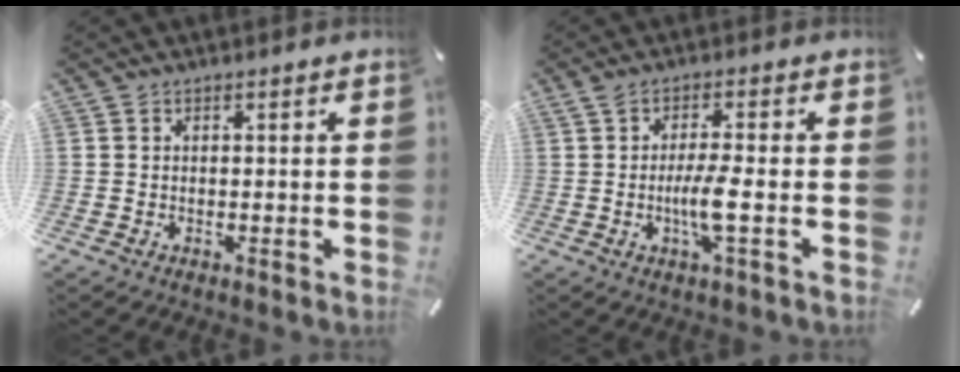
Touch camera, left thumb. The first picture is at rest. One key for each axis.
{"total": 7.2, "fx": -1.2, "fy": 0.8, "fz": 7.0, "tx": -0.140, "ty": -0.011, "tz": -0.028}